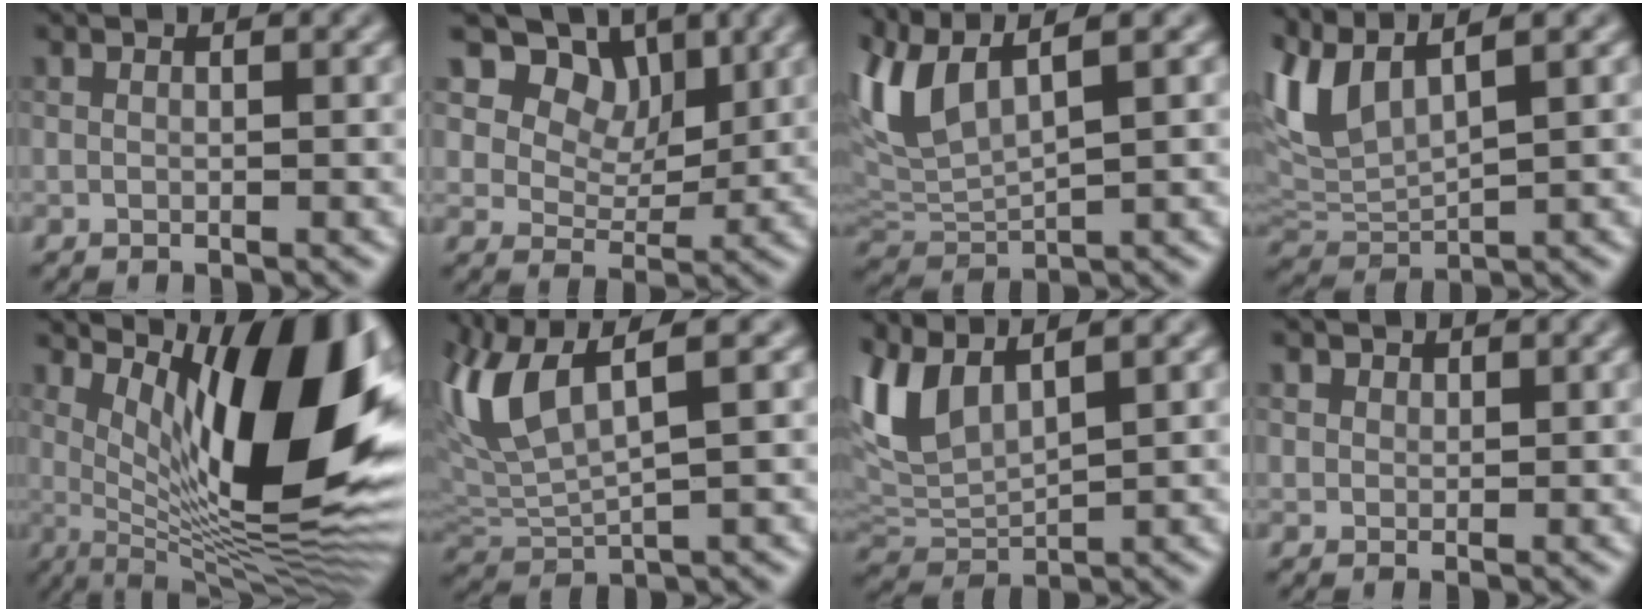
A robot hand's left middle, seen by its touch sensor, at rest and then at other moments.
{"total": 7.3, "force": [3.6, 5.4, 3.2], "torque": [-0.064, -0.005, 0.077]}
{"total": 5.4, "force": [1.7, 2.0, 4.7], "torque": [-0.121, 0.014, 0.041]}
{"total": 5.0, "force": [1.8, 2.0, 4.1], "torque": [-0.119, 0.014, 0.046]}
{"total": 14.7, "force": [3.9, 4.2, 13.5], "torque": [-0.180, 0.000, 0.071]}
{"total": 6.7, "force": [1.5, 2.3, 6.1], "torque": [-0.146, 0.014, 0.035]}
{"total": 5.2, "force": [1.7, 2.4, 4.2], "torque": [-0.122, 0.012, 0.043]}
{"total": 1.6, "force": [1.1, 1.2, 0.2], "torque": [-0.024, -0.003, 0.034]}